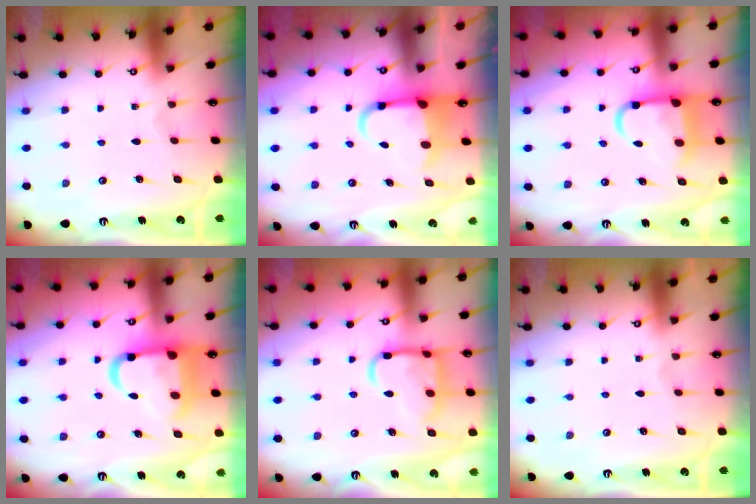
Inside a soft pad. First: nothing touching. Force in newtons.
{"total": 5.4, "press": 5.3, "slide": 1.2}
{"total": 9.7, "press": 9.6, "slide": 1.2}
{"total": 13.6, "press": 13.5, "slide": 1.6}
{"total": 15.5, "press": 15.4, "slide": 1.3}
{"total": 0.0}